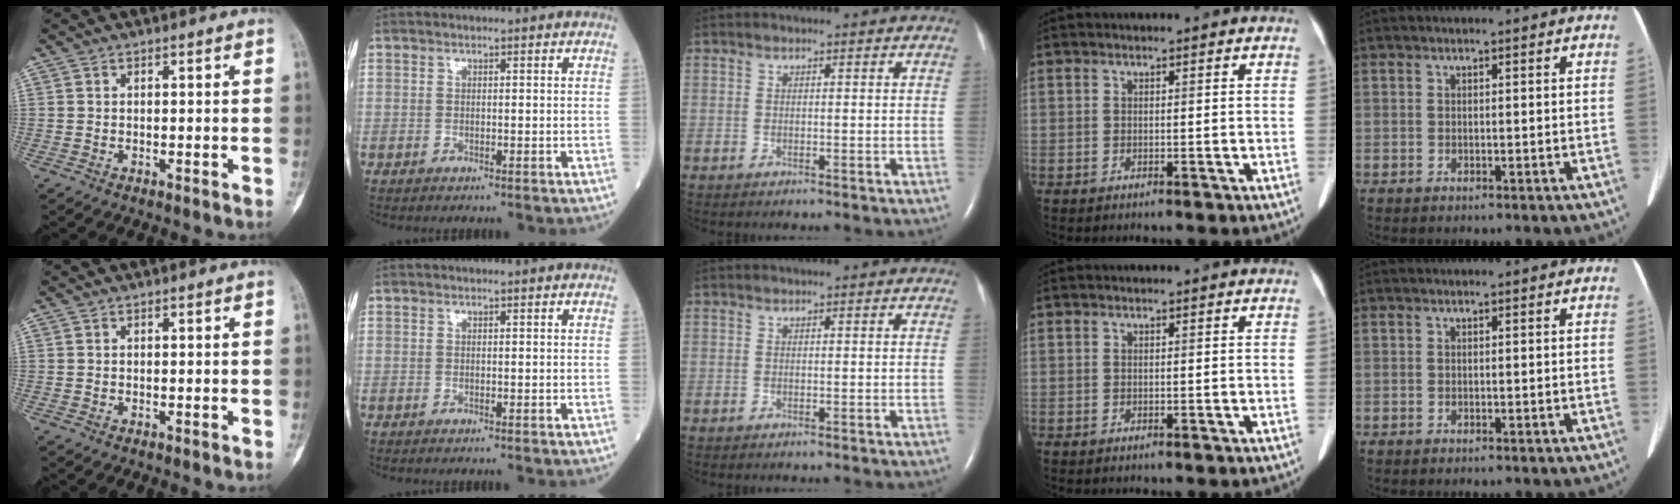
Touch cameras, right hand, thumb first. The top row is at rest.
{}